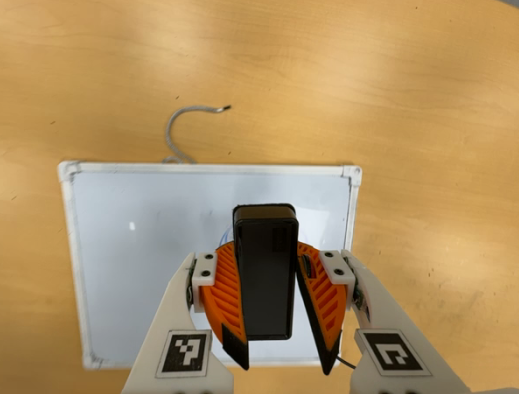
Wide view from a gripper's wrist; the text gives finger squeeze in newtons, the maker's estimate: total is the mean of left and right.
{"total": 9.5, "left": 9.0, "right": 10.1}